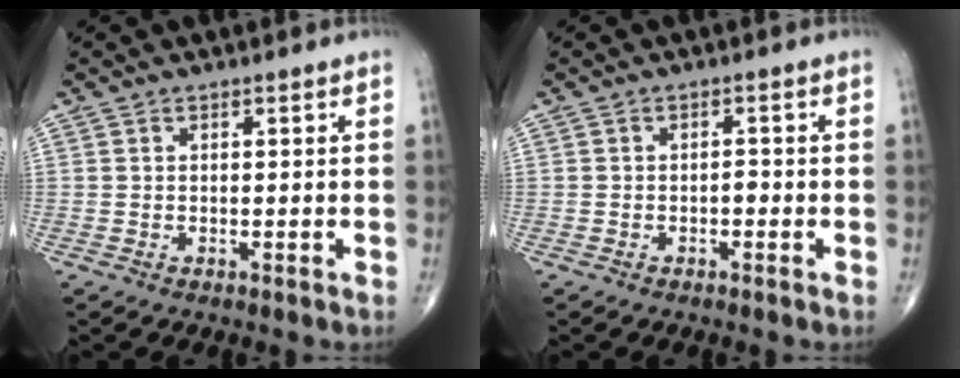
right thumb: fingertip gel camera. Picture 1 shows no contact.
{"total": 1.4, "force": [-0.5, 0.8, 1.0], "torque": [-0.009, 0.004, -0.012]}